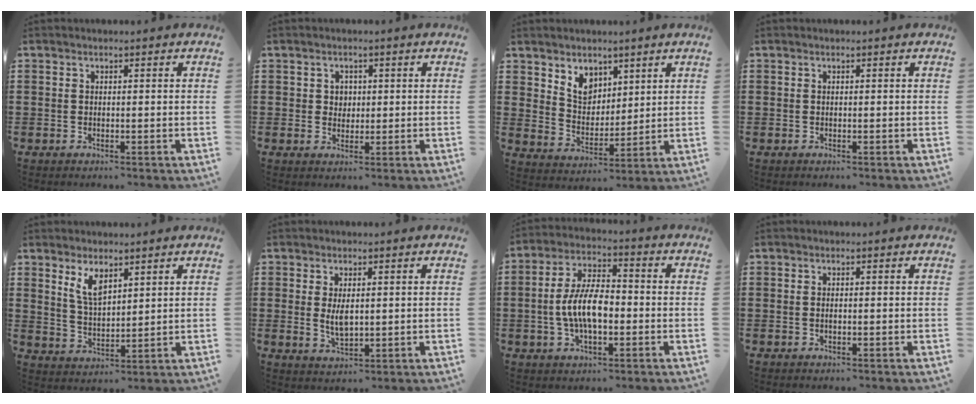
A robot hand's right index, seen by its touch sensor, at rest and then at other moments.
{"total": 1.9, "force": [0.6, 1.7, 0.5], "torque": [-0.016, 0.011, 0.009]}
{"total": 5.7, "force": [3.9, 3.9, 1.4], "torque": [-0.050, 0.000, 0.075]}
{"total": 0.0}
{"total": 5.0, "force": [3.2, 2.1, 3.3], "torque": [-0.072, -0.001, 0.057]}
{"total": 3.6, "force": [0.5, 1.7, 3.2], "torque": [-0.056, 0.000, 0.007]}
{"total": 8.8, "force": [-1.3, 4.1, 7.7], "torque": [-0.169, 0.001, -0.031]}
{"total": 0.6, "force": [-0.1, 0.2, 0.5], "torque": [-0.012, -0.002, -0.001]}